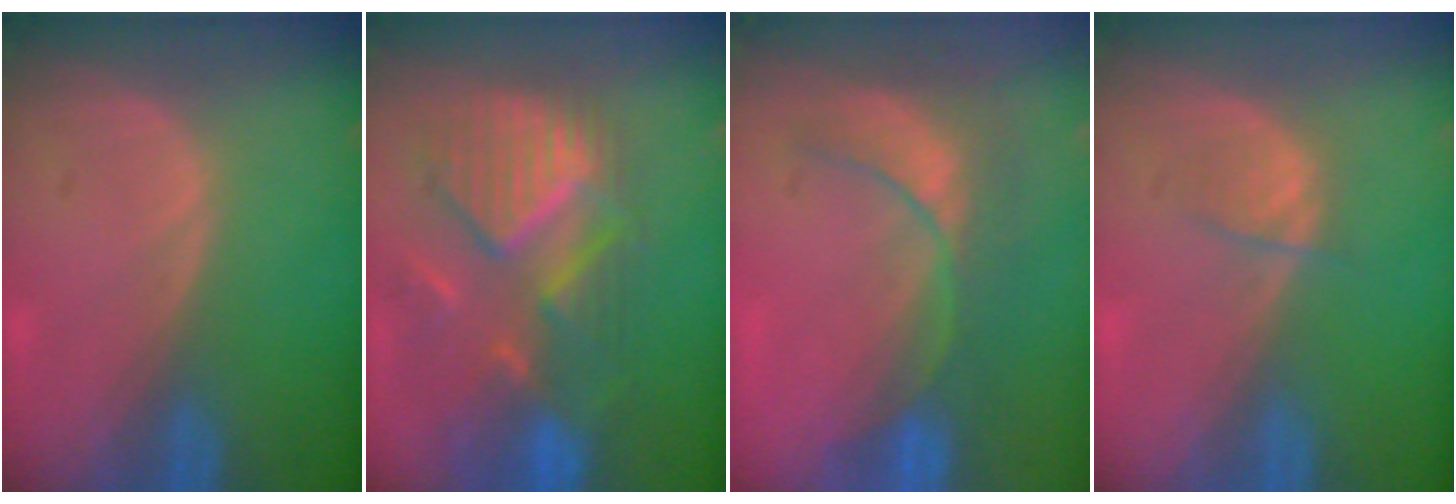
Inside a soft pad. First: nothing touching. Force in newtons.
{"total": 11.1, "press": 10.0, "slide": 4.9}
{"total": 9.0, "press": 7.8, "slide": 4.6}
{"total": 1.9, "press": 1.9, "slide": 0.4}